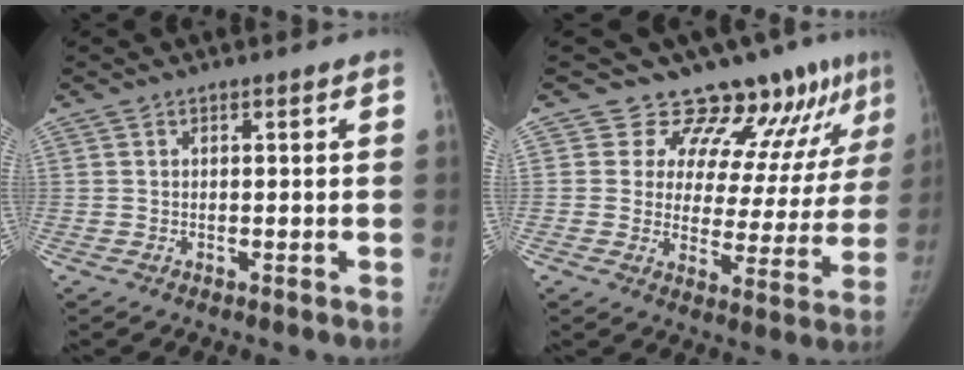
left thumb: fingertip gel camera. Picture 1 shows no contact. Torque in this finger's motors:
{"motor_torque": [0.04, 0.04, -0.15, -0.14, -0.05]}